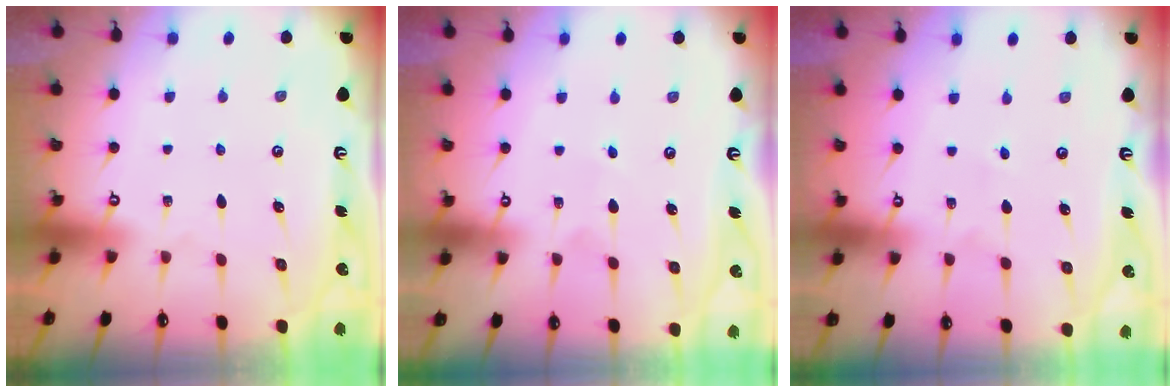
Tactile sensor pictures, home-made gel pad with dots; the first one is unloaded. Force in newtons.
{"total": 2.7, "press": 2.6, "slide": 0.2}
{"total": 1.7, "press": 1.6, "slide": 0.5}